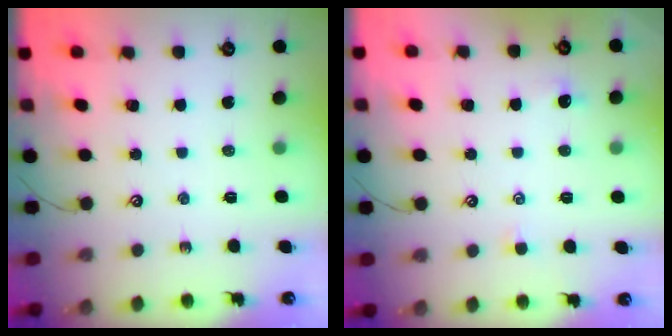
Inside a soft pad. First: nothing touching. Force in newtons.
{"total": 0.8, "press": 0.7, "slide": 0.5}